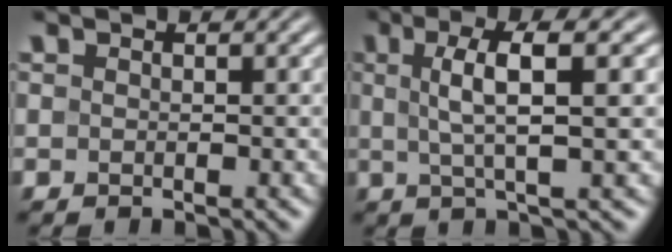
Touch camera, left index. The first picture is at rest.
{"total": 5.9, "force": [1.3, 1.3, 5.6], "torque": [-0.097, 0.010, 0.021]}